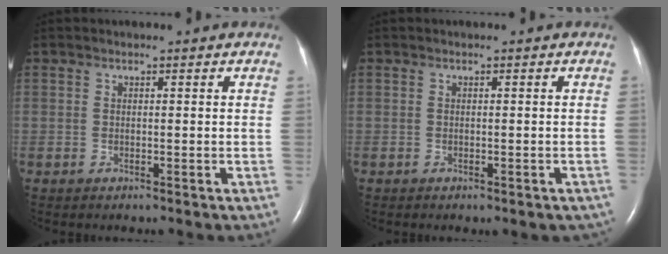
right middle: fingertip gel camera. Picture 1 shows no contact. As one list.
[{"total": 2.1, "force": [-1.5, 0.8, 1.2], "torque": [-0.011, -0.001, -0.013]}]